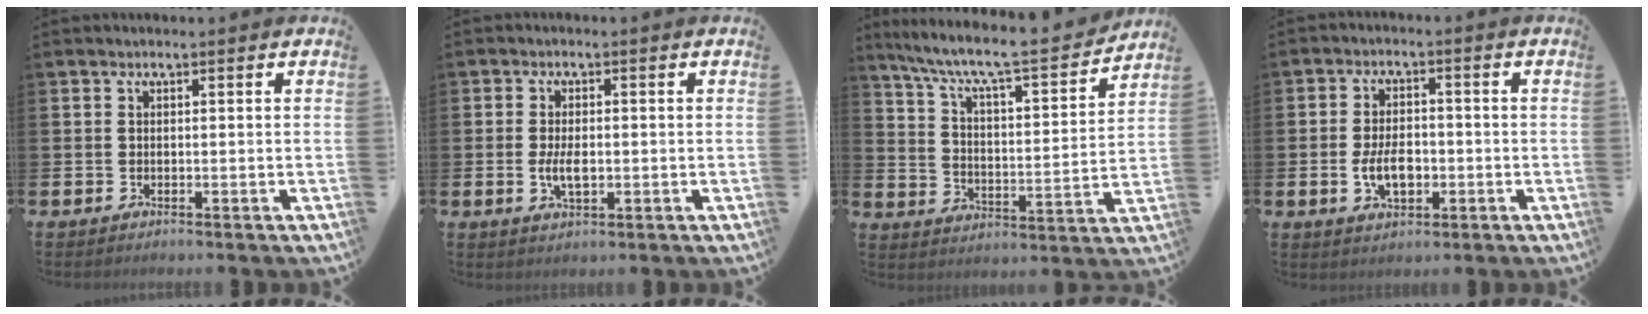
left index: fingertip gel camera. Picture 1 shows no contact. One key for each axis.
{"total": 3.5, "fx": -0.3, "fy": 1.8, "fz": 2.9, "tx": -0.047, "ty": 0.000, "tz": -0.007}
{"total": 7.9, "fx": 7.0, "fy": 1.1, "fz": 3.6, "tx": -0.100, "ty": -0.055, "tz": 0.112}
{"total": 4.9, "fx": -1.0, "fy": 2.9, "fz": 3.9, "tx": -0.060, "ty": 0.004, "tz": -0.019}